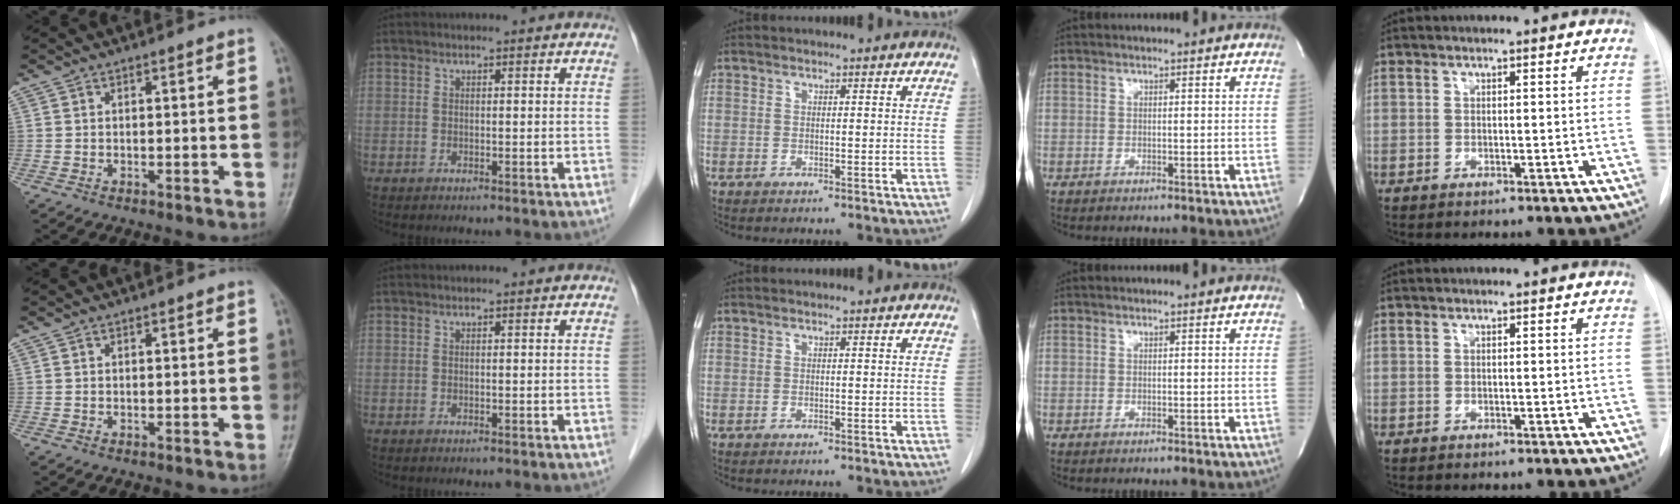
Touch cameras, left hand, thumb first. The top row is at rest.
{}